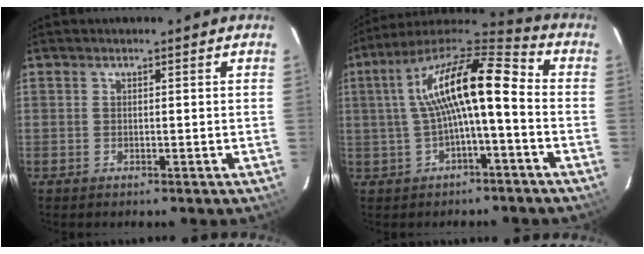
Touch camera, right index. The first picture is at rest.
{"total": 15.1, "force": [-0.2, 3.6, 14.6], "torque": [-0.266, 0.031, -0.007]}